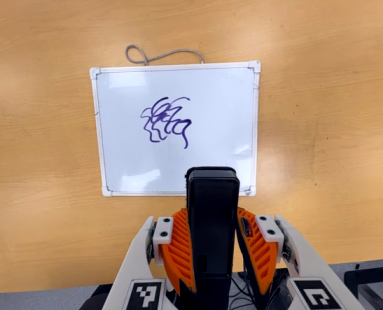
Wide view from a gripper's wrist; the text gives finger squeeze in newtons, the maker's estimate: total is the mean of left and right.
{"total": 4.4, "left": 2.7, "right": 6.0}